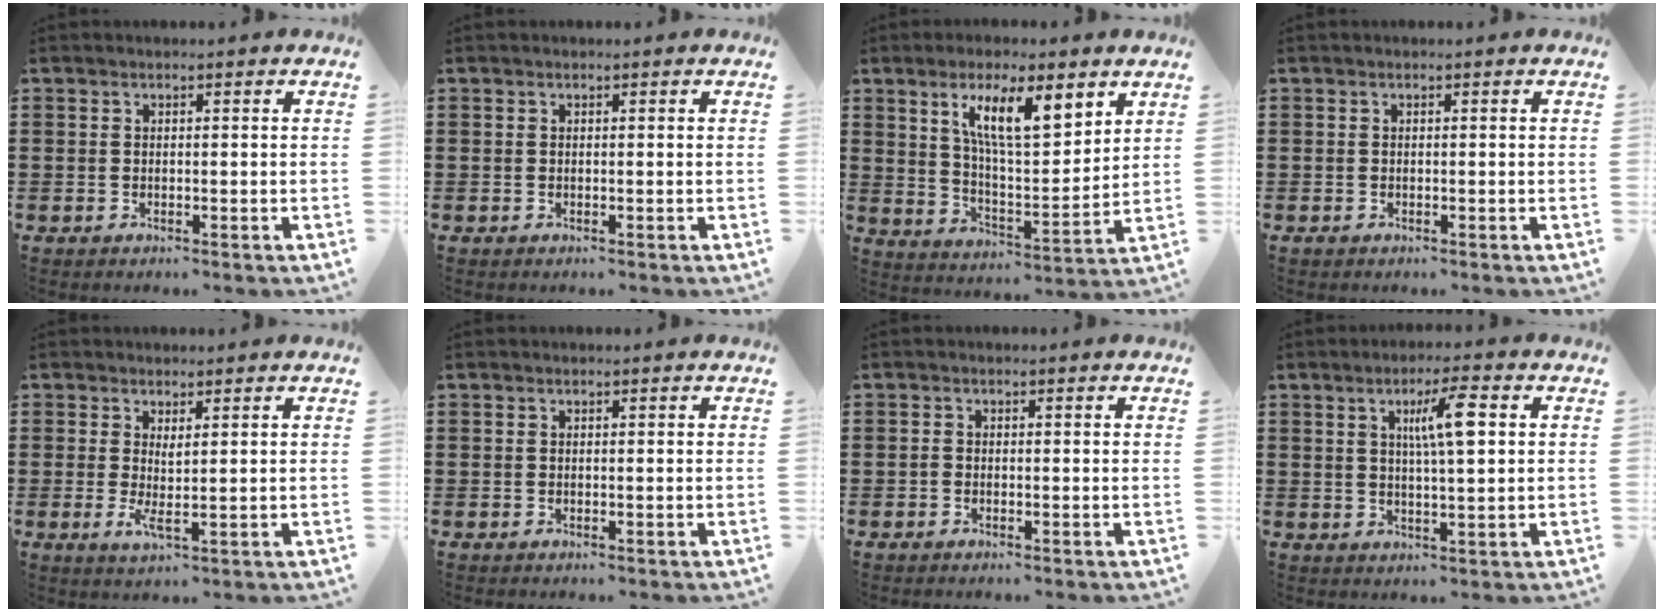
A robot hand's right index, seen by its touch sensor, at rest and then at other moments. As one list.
[{"total": 0.0}, {"total": 10.9, "force": [5.8, 3.4, 8.6], "torque": [-0.164, -0.008, 0.098]}, {"total": 0.0}, {"total": 2.2, "force": [0.8, 0.1, 2.0], "torque": [-0.042, -0.006, 0.016]}, {"total": 0.0}, {"total": 0.7, "force": [-0.4, 0.4, 0.3], "torque": [-0.007, -0.001, -0.008]}, {"total": 6.5, "force": [1.8, 1.0, 6.2], "torque": [-0.116, 0.005, 0.022]}]